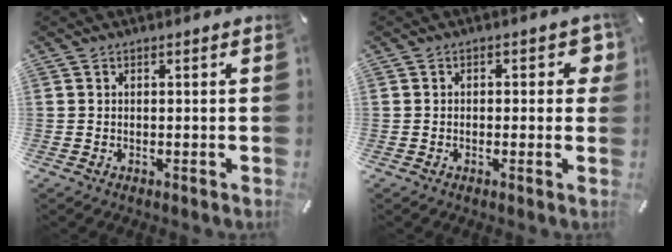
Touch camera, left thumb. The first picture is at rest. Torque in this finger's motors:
{"motor_torque": [0.02, -0.11, -0.02, 0.01, -0.01]}